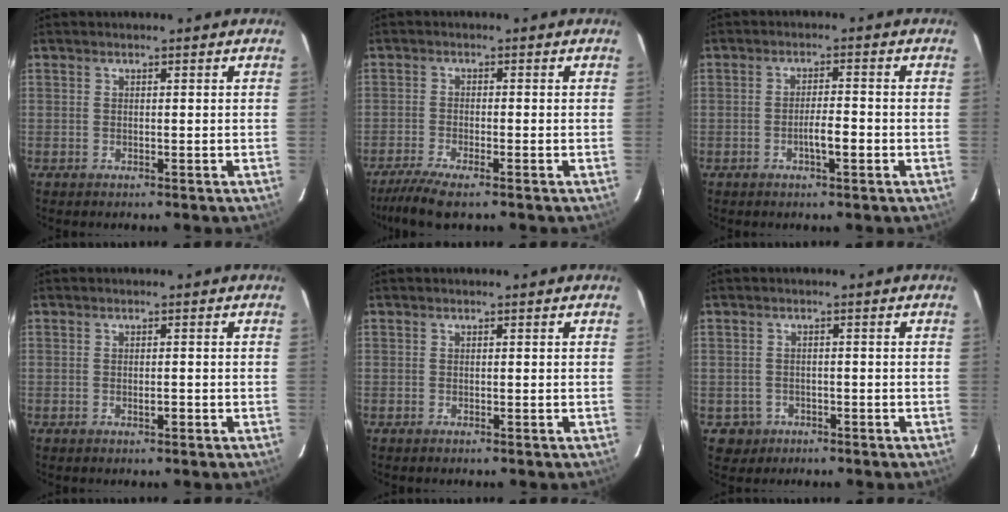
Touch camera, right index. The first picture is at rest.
{"total": 6.0, "force": [-4.5, 0.4, 3.9], "torque": [-0.071, -0.015, -0.077]}
{"total": 3.4, "force": [-1.3, 0.5, 3.1], "torque": [-0.051, 0.003, -0.022]}
{"total": 1.0, "force": [-0.4, 0.2, 0.9], "torque": [-0.017, 0.000, -0.005]}
{"total": 0.0}
{"total": 2.9, "force": [-1.1, 2.6, -0.1], "torque": [0.004, 0.010, -0.013]}